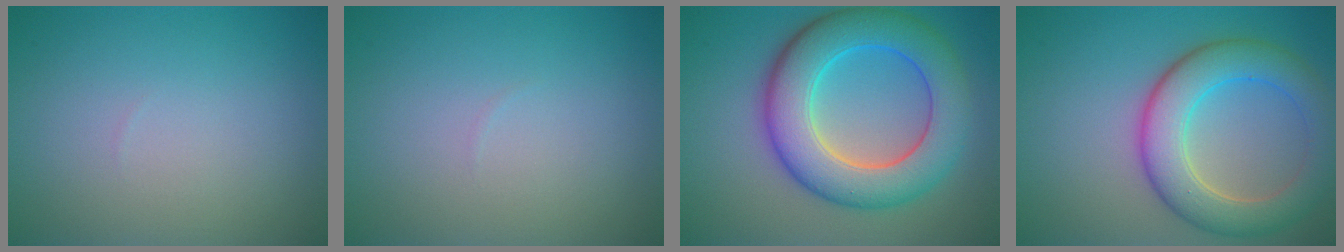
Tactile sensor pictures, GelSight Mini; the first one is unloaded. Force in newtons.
{"total": 0.0}
{"total": 9.3, "press": 9.3, "slide": 0.1}
{"total": 6.9, "press": 6.9, "slide": 0.4}